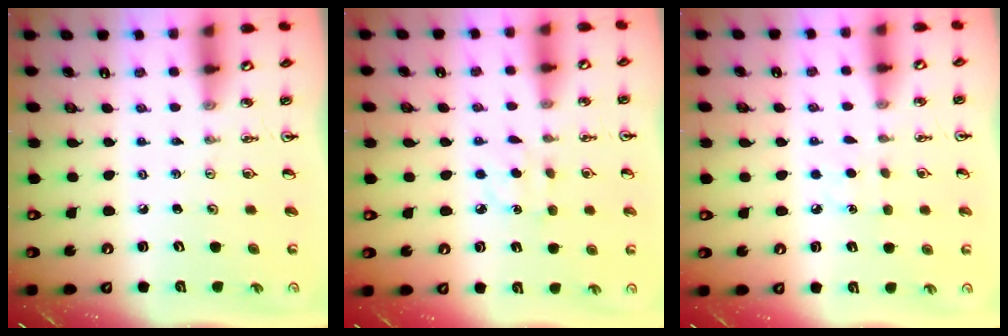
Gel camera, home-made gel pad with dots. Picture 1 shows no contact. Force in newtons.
{"total": 5.4, "press": 5.4, "slide": 0.6}
{"total": 4.5, "press": 4.5, "slide": 0.5}